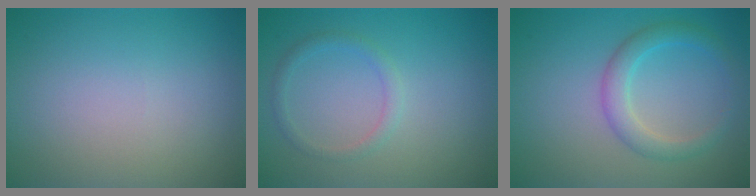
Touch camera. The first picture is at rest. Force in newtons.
{"total": 1.4, "press": 1.3, "slide": 0.2}
{"total": 2.8, "press": 2.8, "slide": 0.0}